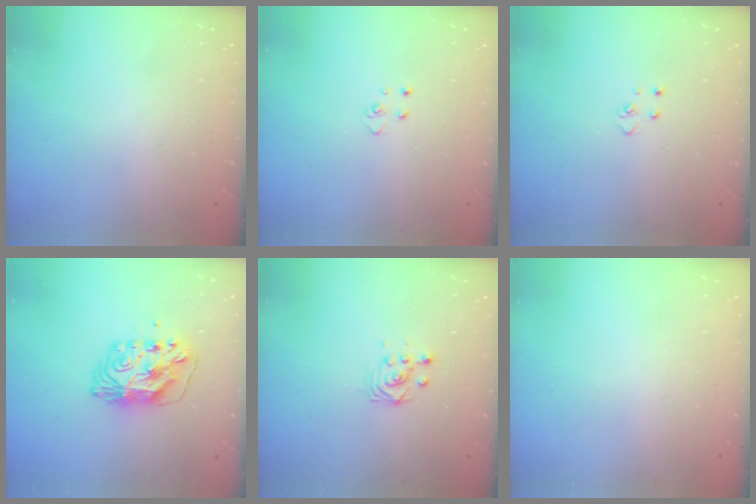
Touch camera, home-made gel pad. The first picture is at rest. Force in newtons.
{"total": 3.2, "press": 3.2, "slide": 0.4}
{"total": 3.2, "press": 3.2, "slide": 0.4}
{"total": 9.6, "press": 9.6, "slide": 0.9}
{"total": 2.9, "press": 2.9, "slide": 0.1}
{"total": 0.0}